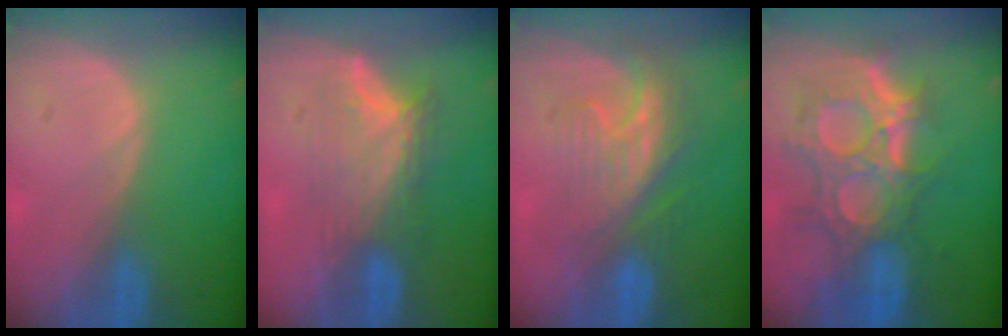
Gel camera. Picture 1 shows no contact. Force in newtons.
{"total": 7.8, "press": 6.8, "slide": 3.7}
{"total": 8.6, "press": 7.5, "slide": 4.3}
{"total": 11.9, "press": 10.6, "slide": 5.2}